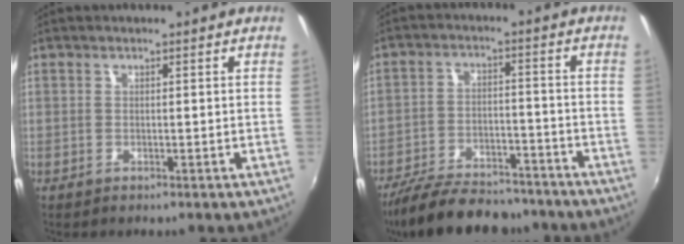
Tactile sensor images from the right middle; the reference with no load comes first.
{"total": 17.9, "force": [-14.9, 6.3, 7.7], "torque": [-0.167, -0.012, -0.222]}